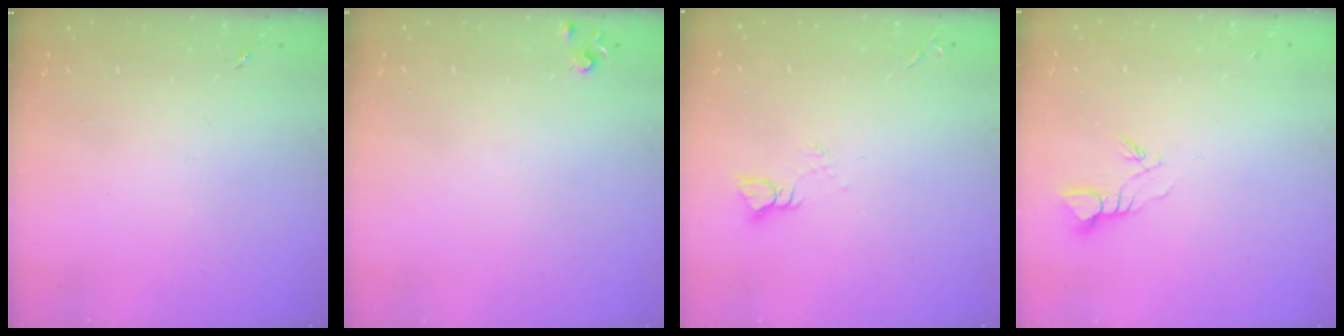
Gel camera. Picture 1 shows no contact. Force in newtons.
{"total": 4.3, "press": 4.3, "slide": 0.7}
{"total": 3.5, "press": 3.5, "slide": 0.3}
{"total": 3.9, "press": 3.9, "slide": 0.2}